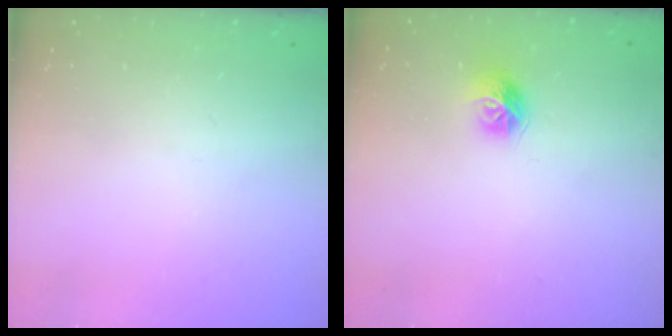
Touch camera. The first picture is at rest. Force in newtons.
{"total": 9.4, "press": 9.4, "slide": 0.5}